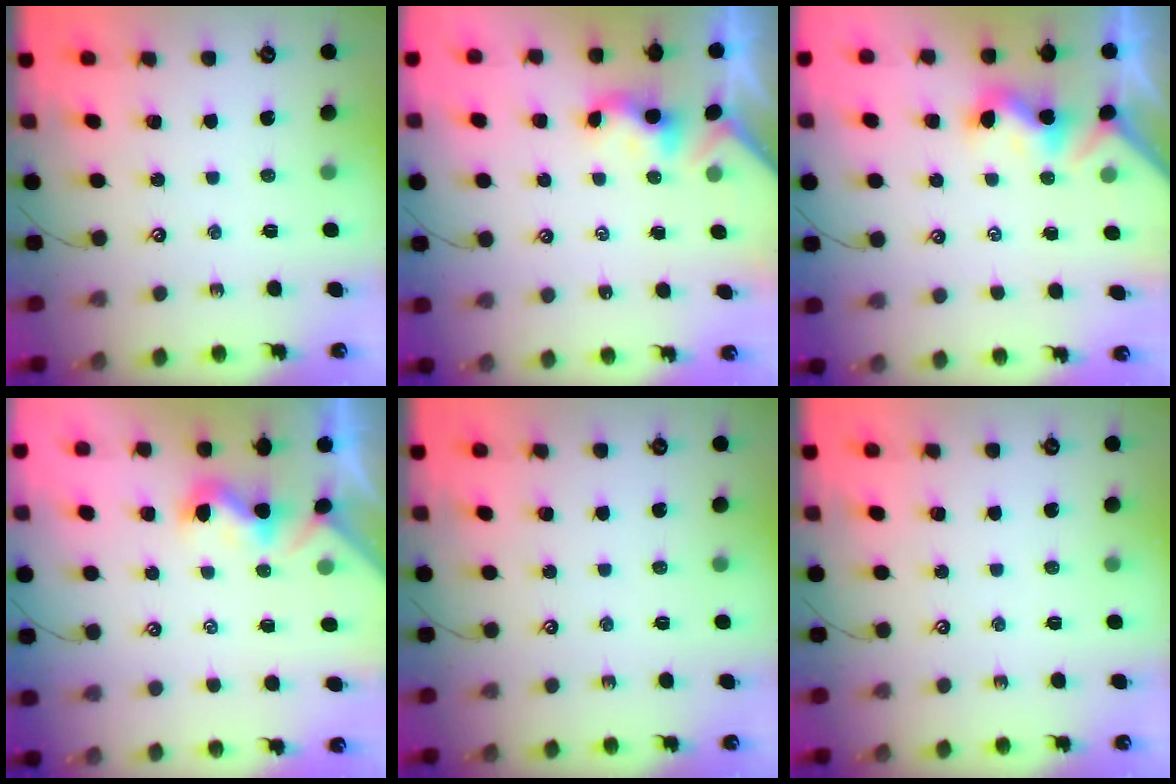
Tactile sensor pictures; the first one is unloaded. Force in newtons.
{"total": 0.9, "press": 0.8, "slide": 0.4}
{"total": 1.4, "press": 1.3, "slide": 0.5}
{"total": 1.0, "press": 0.8, "slide": 0.6}
{"total": 0.0}
{"total": 0.0}